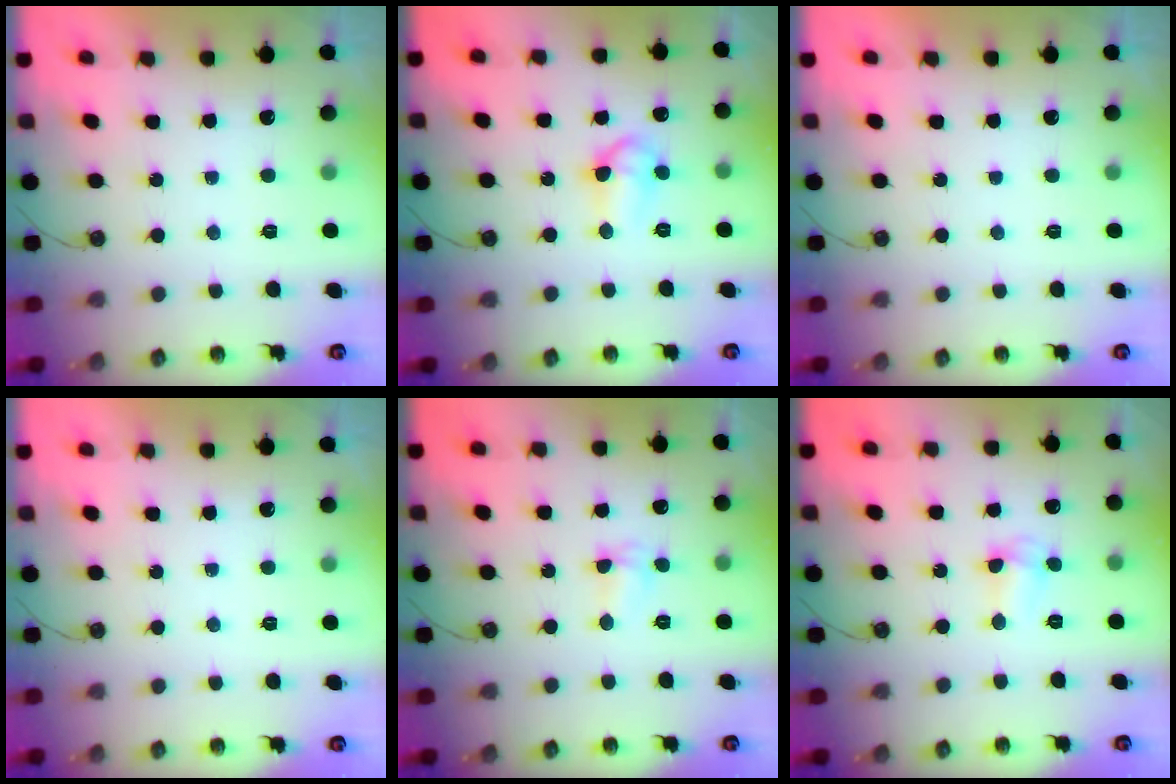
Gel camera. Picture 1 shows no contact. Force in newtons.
{"total": 7.3, "press": 7.2, "slide": 0.8}
{"total": 0.0}
{"total": 0.0}
{"total": 5.8, "press": 4.7, "slide": 3.4}
{"total": 3.0, "press": 2.9, "slide": 0.5}